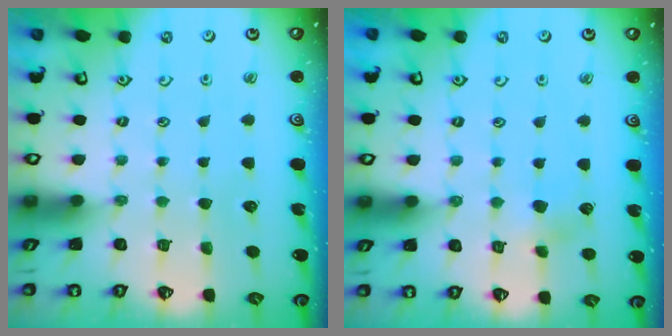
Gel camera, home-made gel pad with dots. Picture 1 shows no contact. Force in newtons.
{"total": 3.9, "press": 3.9, "slide": 0.6}